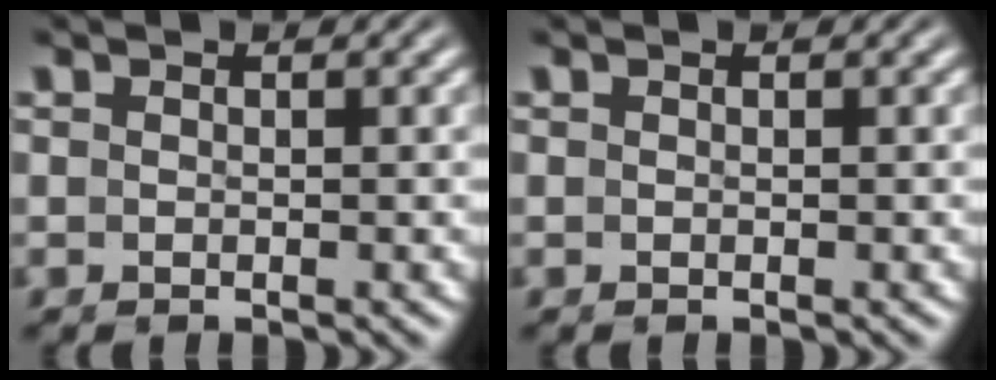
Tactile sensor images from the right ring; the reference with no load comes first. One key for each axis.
{"total": 0.0}